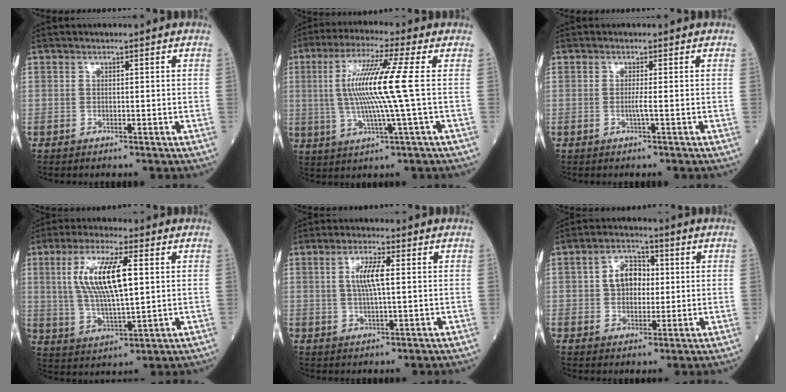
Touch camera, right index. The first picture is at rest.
{"total": 11.6, "force": [0.9, -1.3, 11.5], "torque": [-0.229, 0.004, 0.014]}
{"total": 1.1, "force": [-0.3, -0.4, 1.0], "torque": [-0.015, 0.000, -0.009]}
{"total": 11.8, "force": [2.7, 2.6, 11.2], "torque": [-0.229, 0.006, 0.053]}
{"total": 5.0, "force": [0.9, 0.9, 4.9], "torque": [-0.098, 0.006, 0.016]}
{"total": 6.2, "force": [0.7, 4.2, 4.5], "torque": [-0.078, 0.018, 0.012]}